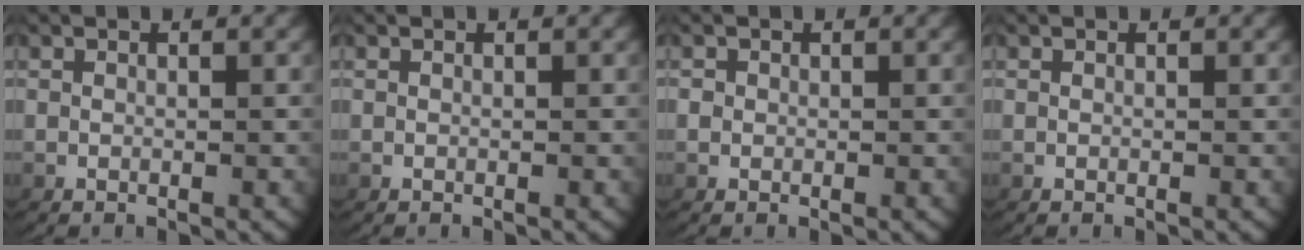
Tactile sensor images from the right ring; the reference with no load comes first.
{"total": 0.0}
{"total": 0.7, "force": [-0.1, 0.7, 0.1], "torque": [-0.012, -0.007, 0.002]}
{"total": 0.0}